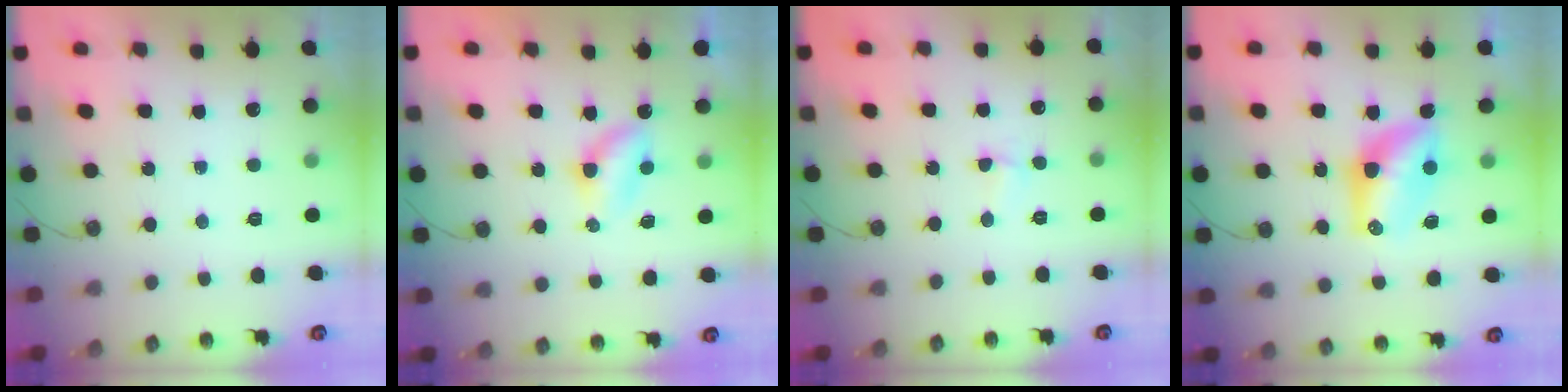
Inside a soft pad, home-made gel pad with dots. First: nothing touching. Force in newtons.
{"total": 3.4, "press": 3.4, "slide": 0.5}
{"total": 2.0, "press": 1.9, "slide": 0.5}
{"total": 9.9, "press": 9.1, "slide": 3.9}